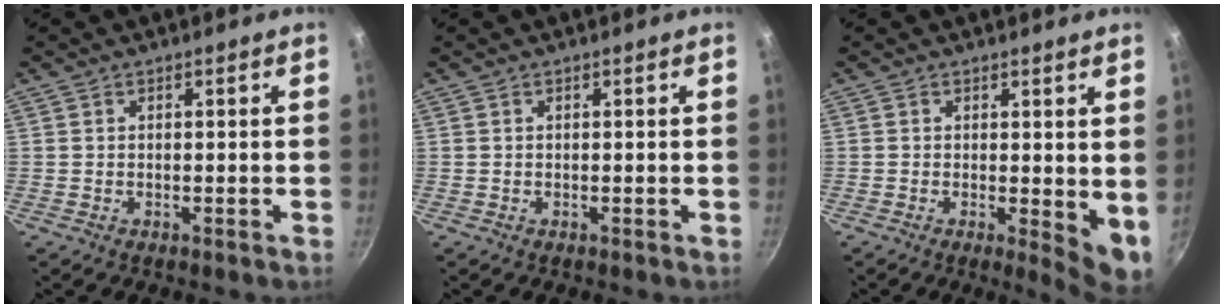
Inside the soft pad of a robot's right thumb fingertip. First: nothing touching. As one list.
[{"total": 0.0}, {"total": 5.8, "force": [0.3, 2.2, 5.4], "torque": [-0.064, -0.012, 0.006]}]